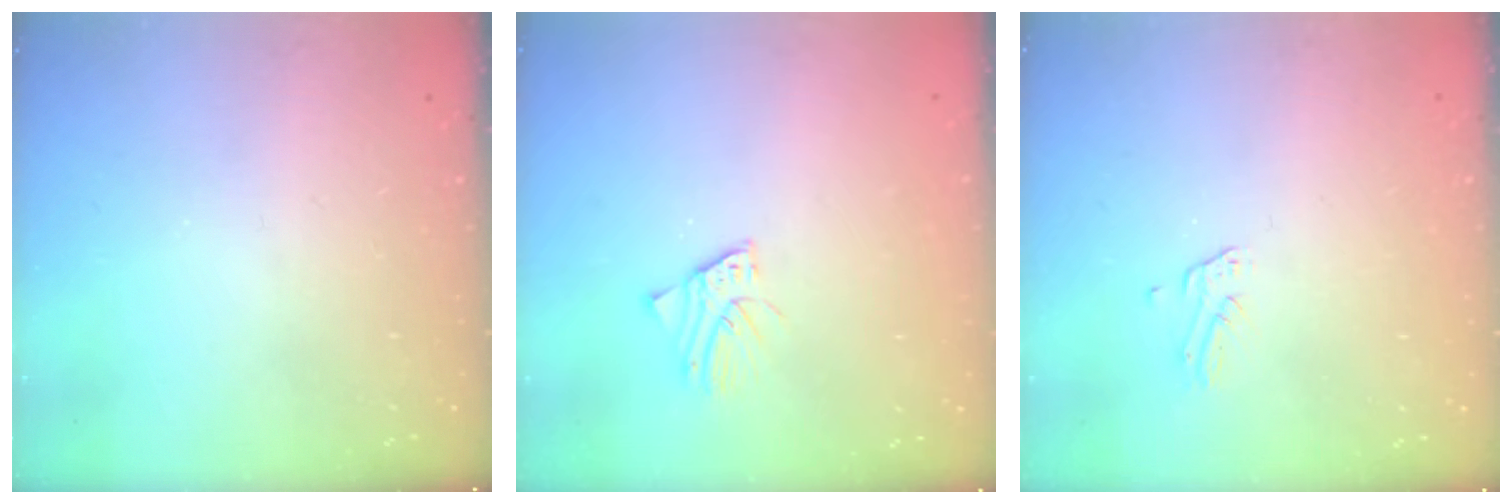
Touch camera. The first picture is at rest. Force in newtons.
{"total": 1.6, "press": 1.6, "slide": 0.3}
{"total": 1.2, "press": 1.2, "slide": 0.1}